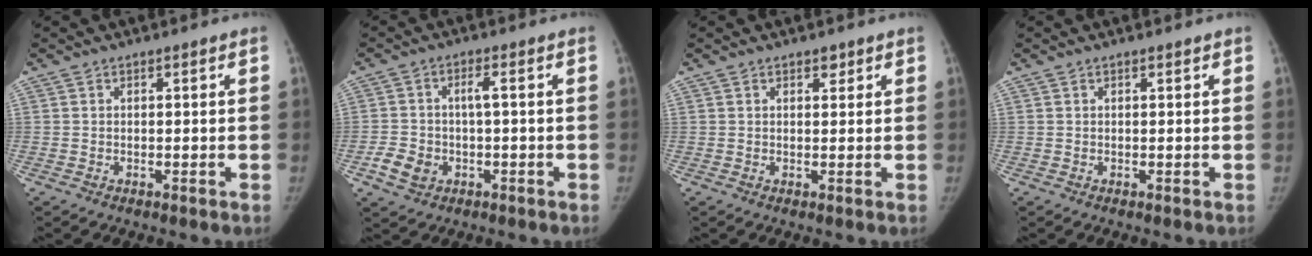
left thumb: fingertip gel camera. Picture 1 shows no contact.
{"total": 5.7, "force": [-1.7, 3.5, 4.1], "torque": [-0.076, 0.019, -0.024]}
{"total": 1.1, "force": [0.8, 0.7, 0.5], "torque": [0.002, -0.004, 0.009]}
{"total": 0.0}